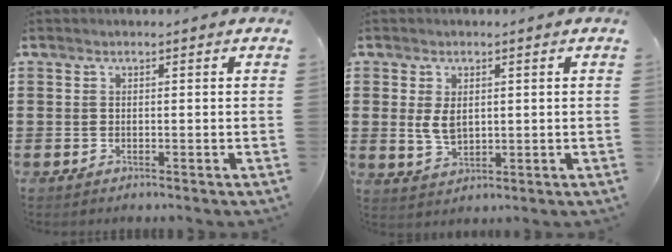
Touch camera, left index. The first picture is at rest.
{"total": 3.9, "force": [0.6, 2.5, 3.0], "torque": [-0.070, 0.004, 0.008]}